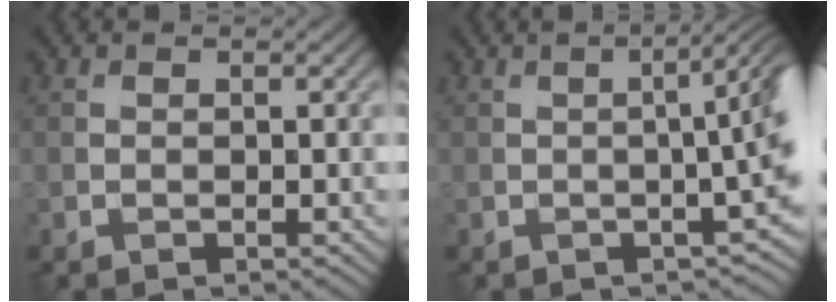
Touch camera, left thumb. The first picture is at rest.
{"total": 7.2, "force": [-0.5, 1.3, 7.0], "torque": [-0.070, 0.006, -0.003]}